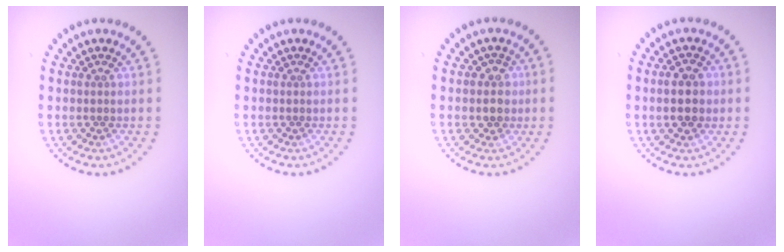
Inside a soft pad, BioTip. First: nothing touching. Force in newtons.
{"total": 0.0}
{"total": 2.1, "press": 1.9, "slide": 0.9}
{"total": 3.5, "press": 3.5, "slide": 0.1}